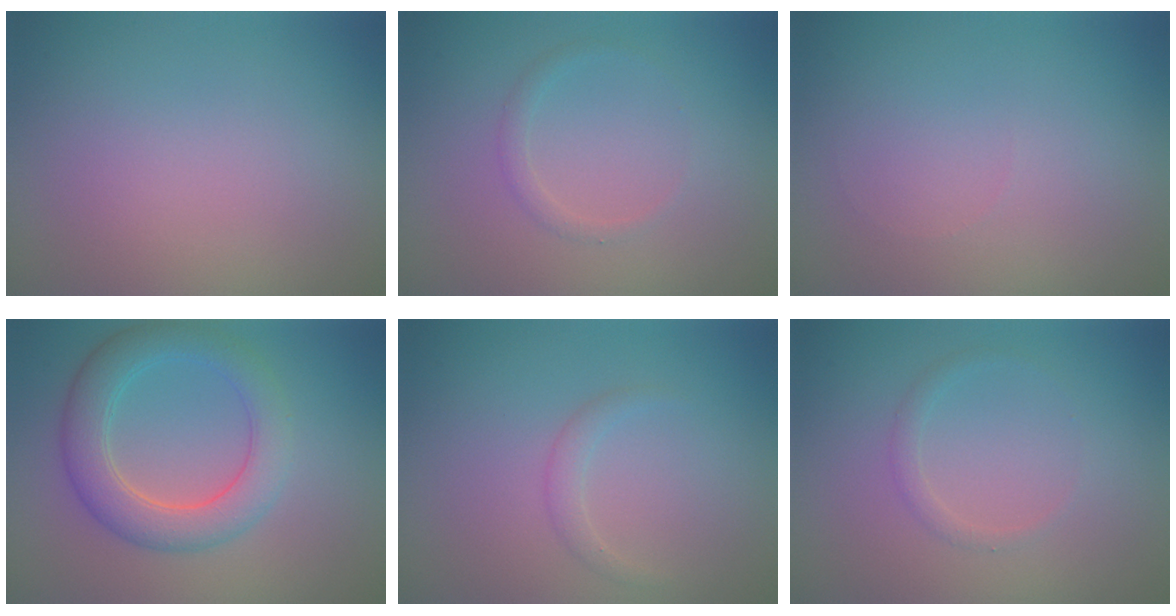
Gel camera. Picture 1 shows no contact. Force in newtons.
{"total": 1.0, "press": 1.0, "slide": 0.0}
{"total": 0.0}
{"total": 5.1, "press": 5.1, "slide": 0.2}
{"total": 1.2, "press": 1.1, "slide": 0.1}
{"total": 1.0, "press": 1.0, "slide": 0.0}